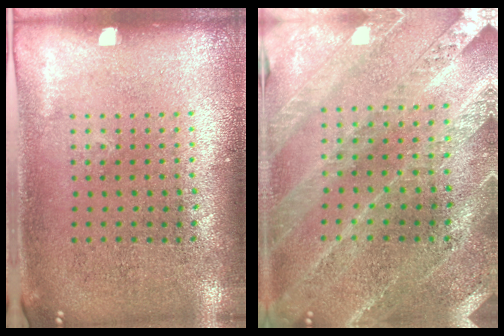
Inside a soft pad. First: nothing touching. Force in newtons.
{"total": 1.5, "press": 1.5, "slide": 0.2}